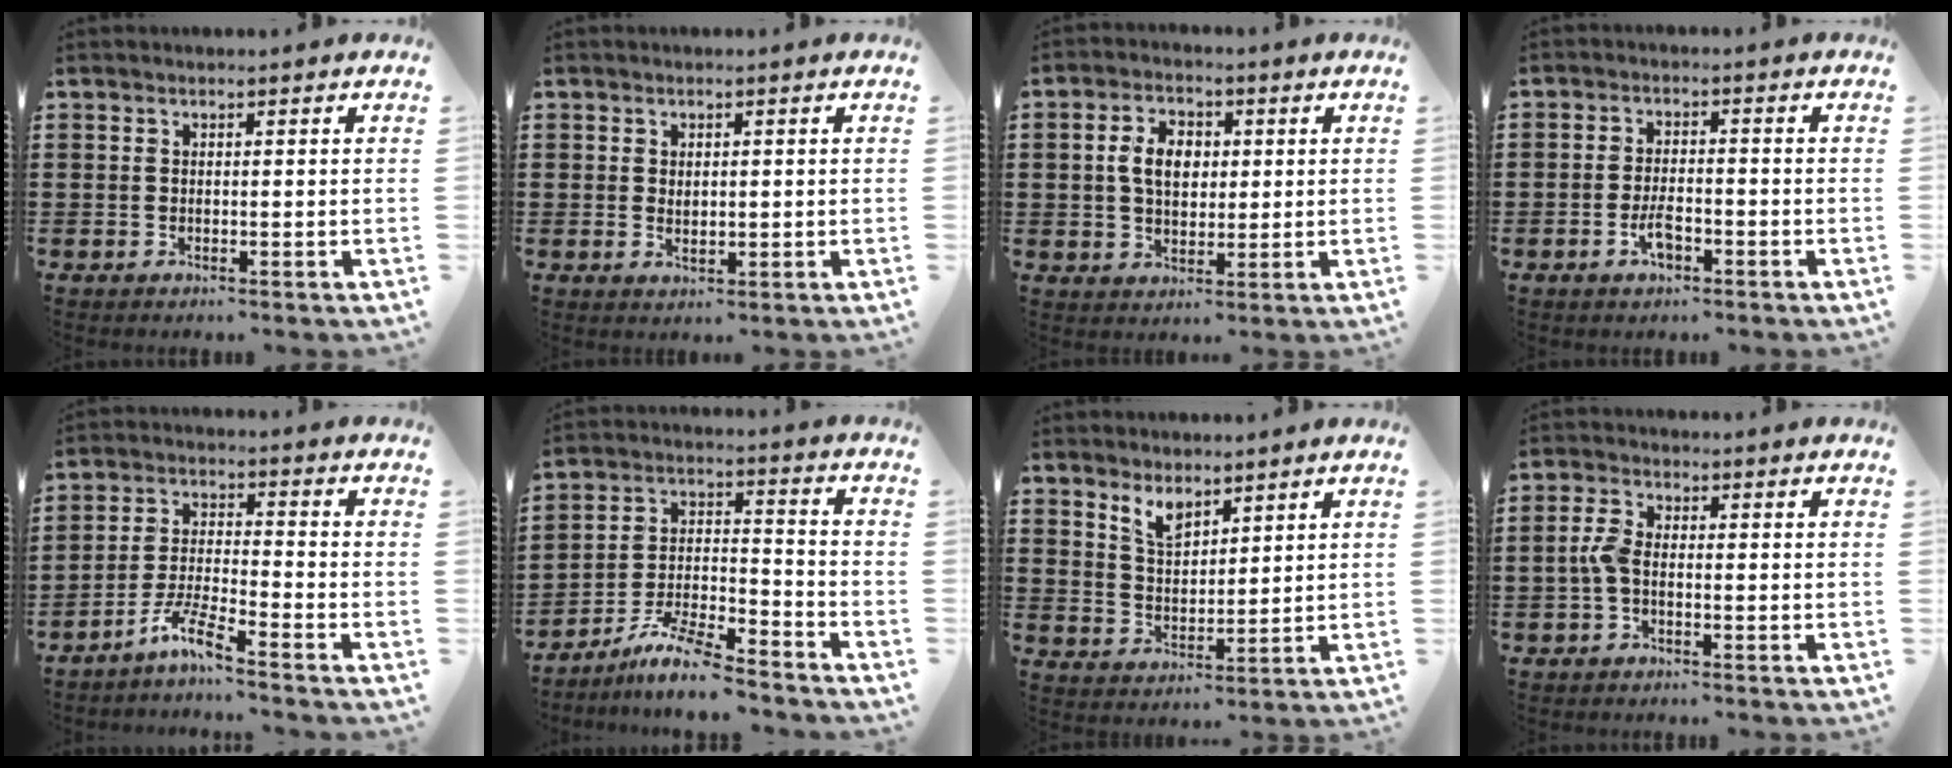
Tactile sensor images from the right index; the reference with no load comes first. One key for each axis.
{"total": 1.2, "fx": 0.3, "fy": 0.8, "fz": 0.9, "tx": -0.011, "ty": 0.004, "tz": 0.002}
{"total": 5.8, "fx": 0.7, "fy": 3.9, "fz": 4.3, "tx": -0.092, "ty": 0.010, "tz": 0.006}
{"total": 3.8, "fx": -1.7, "fy": 1.6, "fz": 3.0, "tx": -0.067, "ty": -0.001, "tz": -0.035}
{"total": 5.9, "fx": -4.9, "fy": 0.3, "fz": 3.4, "tx": -0.085, "ty": -0.008, "tz": -0.099}
{"total": 8.9, "fx": -7.9, "fy": 1.2, "fz": 4.0, "tx": -0.072, "ty": 0.013, "tz": -0.152}
{"total": 4.2, "fx": 3.5, "fy": 1.6, "fz": 1.7, "tx": -0.044, "ty": -0.003, "tz": 0.065}
{"total": 3.2, "fx": -0.8, "fy": 1.5, "fz": 2.8, "tx": -0.073, "ty": -0.002, "tz": -0.022}